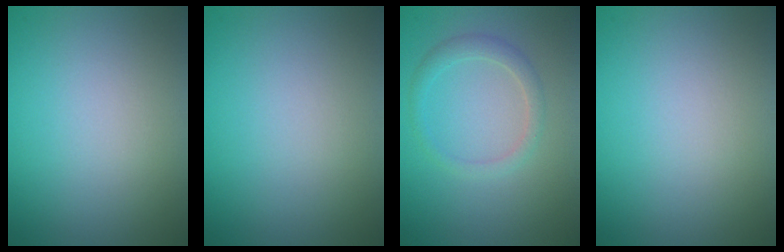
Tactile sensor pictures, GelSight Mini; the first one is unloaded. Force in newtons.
{"total": 0.0}
{"total": 1.7, "press": 1.7, "slide": 0.0}
{"total": 0.0}